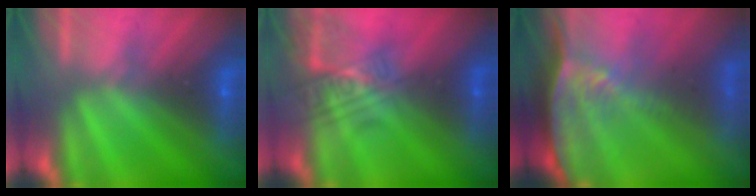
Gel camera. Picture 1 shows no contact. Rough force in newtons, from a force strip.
{"total": 2.4}
{"total": 10.2}